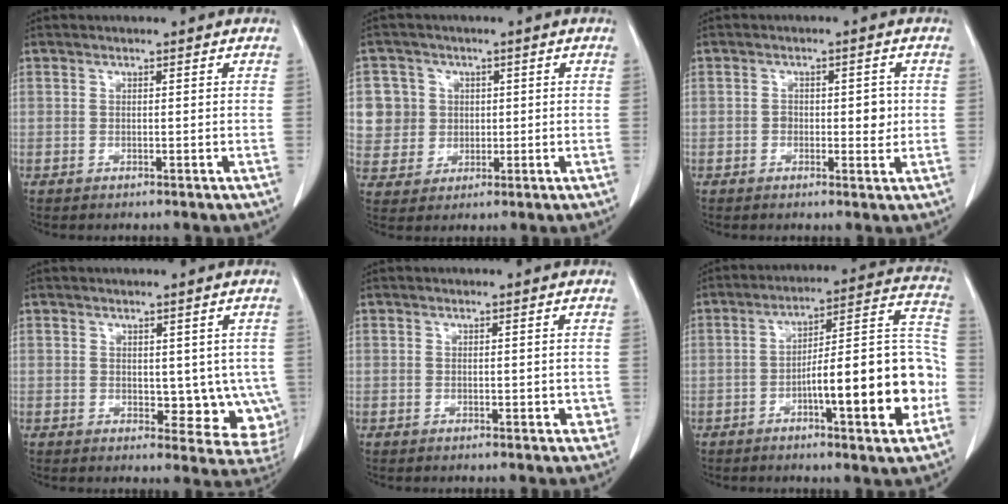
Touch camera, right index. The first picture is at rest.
{"total": 7.7, "force": [1.5, 7.5, 0.7], "torque": [-0.018, 0.024, 0.039]}
{"total": 3.6, "force": [-0.2, 2.1, 3.0], "torque": [-0.035, 0.006, 0.001]}
{"total": 7.9, "force": [-0.1, 4.8, 6.2], "torque": [-0.048, -0.002, 0.010]}
{"total": 1.6, "force": [-0.1, 1.1, 1.2], "torque": [-0.008, 0.001, 0.000]}
{"total": 17.4, "force": [-5.3, 2.9, 16.3], "torque": [-0.224, 0.029, -0.073]}